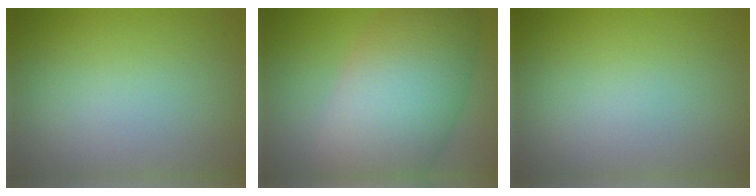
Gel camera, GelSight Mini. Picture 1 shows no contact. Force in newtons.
{"total": 12.3, "press": 12.3, "slide": 0.7}
{"total": 0.0}